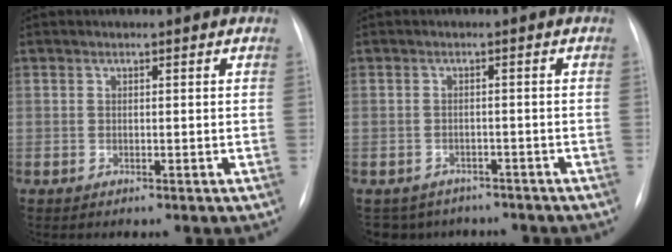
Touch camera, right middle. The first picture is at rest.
{"total": 6.6, "force": [-5.7, 3.5, 0.3], "torque": [-0.006, 0.008, -0.067]}